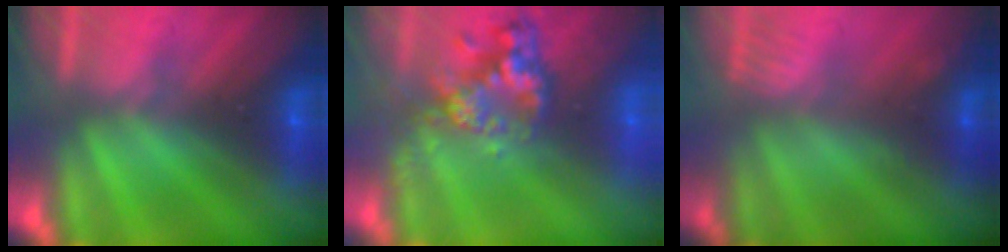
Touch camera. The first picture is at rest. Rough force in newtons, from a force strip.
{"total": 10.8}
{"total": 2.5}